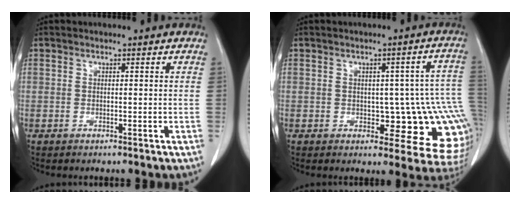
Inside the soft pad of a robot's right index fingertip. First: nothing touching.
{"total": 12.4, "force": [-2.3, 5.3, 11.0], "torque": [-0.076, 0.026, -0.018]}